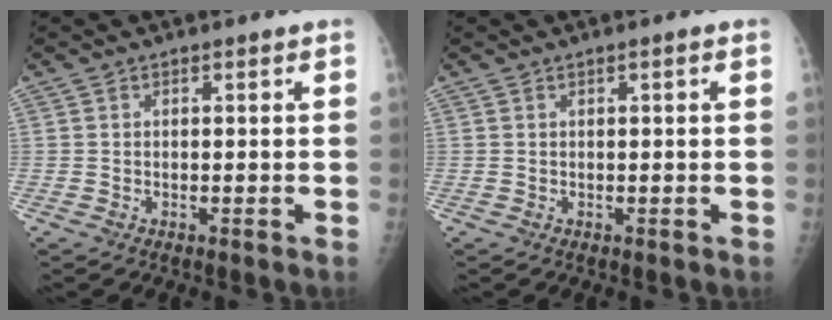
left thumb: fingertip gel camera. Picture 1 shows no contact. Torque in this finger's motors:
{"motor_torque": [-0.15, 0.01, -0.35, -0.15, 0.06]}